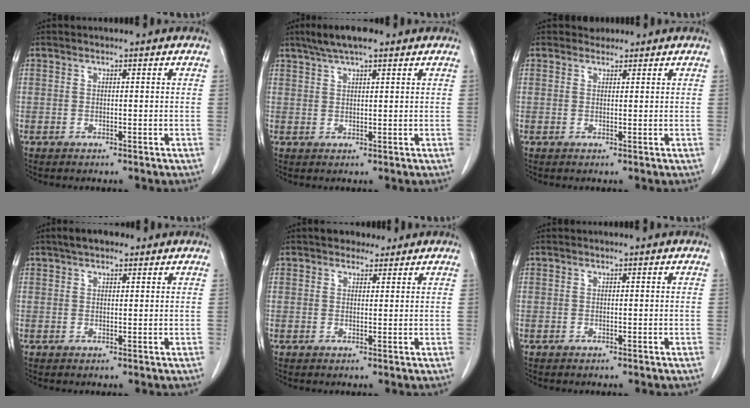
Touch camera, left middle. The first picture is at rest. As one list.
[{"total": 6.0, "force": [4.4, 1.1, 4.0], "torque": [-0.076, 0.023, 0.076]}, {"total": 1.2, "force": [1.0, 0.5, -0.3], "torque": [0.000, 0.005, 0.013]}, {"total": 4.1, "force": [2.9, 1.7, 2.3], "torque": [-0.046, 0.019, 0.047]}, {"total": 3.3, "force": [2.6, 1.7, 0.9], "torque": [-0.012, 0.011, 0.039]}, {"total": 0.0}]